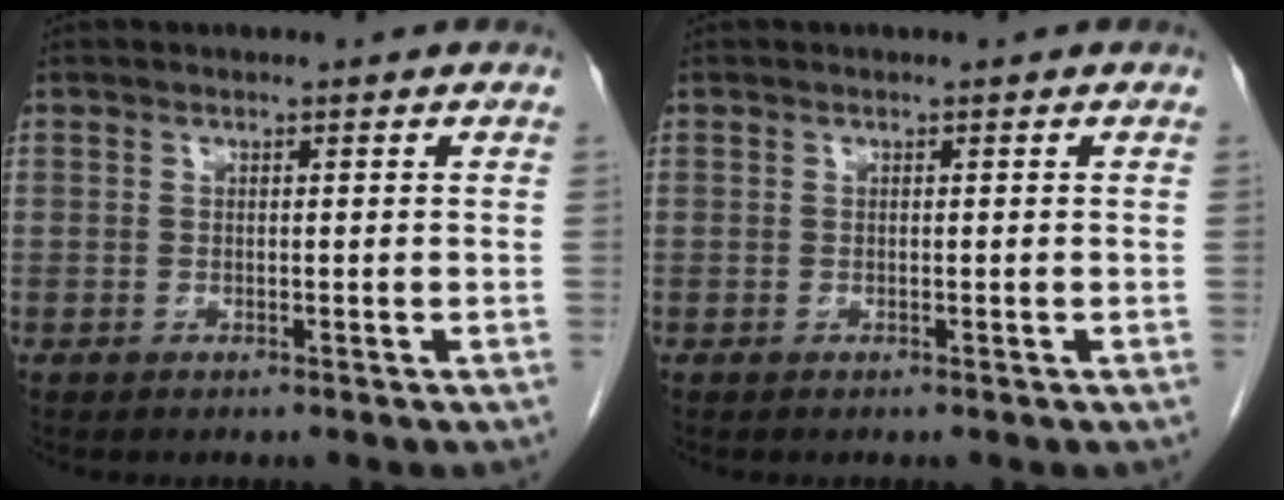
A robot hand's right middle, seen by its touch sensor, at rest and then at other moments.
{"total": 0.0}